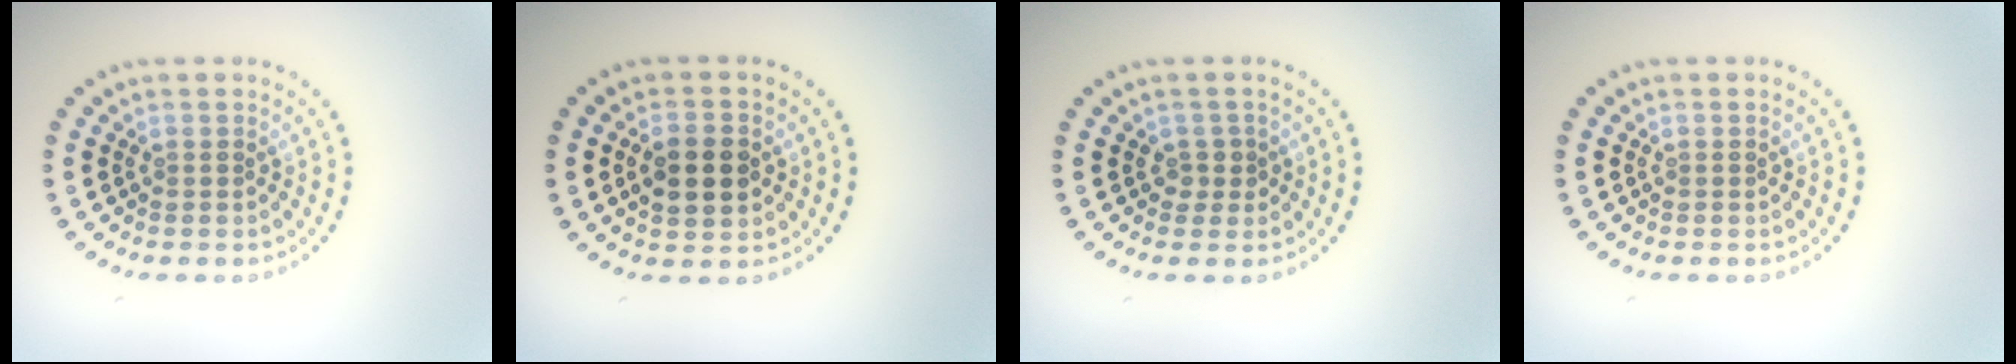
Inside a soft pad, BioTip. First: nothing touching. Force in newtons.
{"total": 4.2, "press": 4.2, "slide": 0.3}
{"total": 1.3, "press": 1.0, "slide": 0.8}
{"total": 0.0}